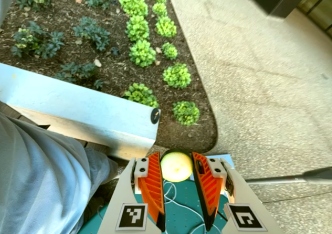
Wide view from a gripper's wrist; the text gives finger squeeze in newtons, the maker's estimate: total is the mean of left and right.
{"total": 10.2, "left": 11.3, "right": 9.2}